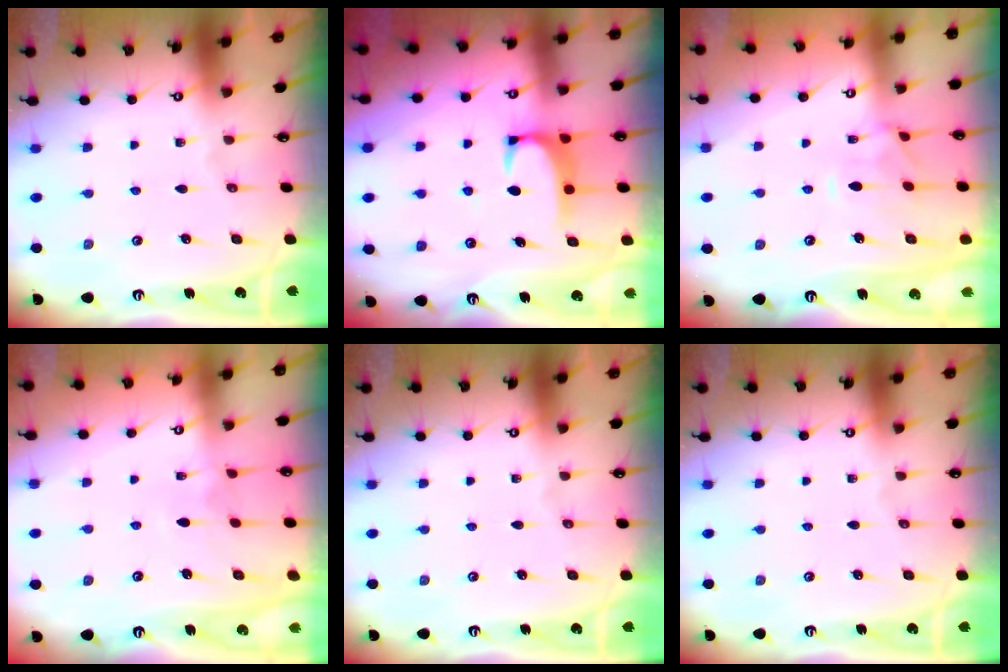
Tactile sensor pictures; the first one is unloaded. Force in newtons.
{"total": 2.0, "press": 2.0, "slide": 0.3}
{"total": 1.9, "press": 1.7, "slide": 0.9}
{"total": 3.0, "press": 3.0, "slide": 0.4}
{"total": 0.0}
{"total": 0.0}